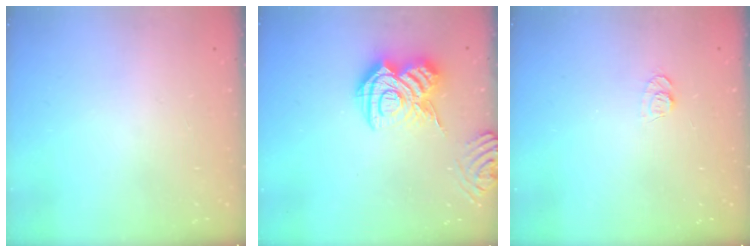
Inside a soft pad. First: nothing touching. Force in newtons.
{"total": 14.7, "press": 14.6, "slide": 1.4}
{"total": 6.4, "press": 6.4, "slide": 0.6}